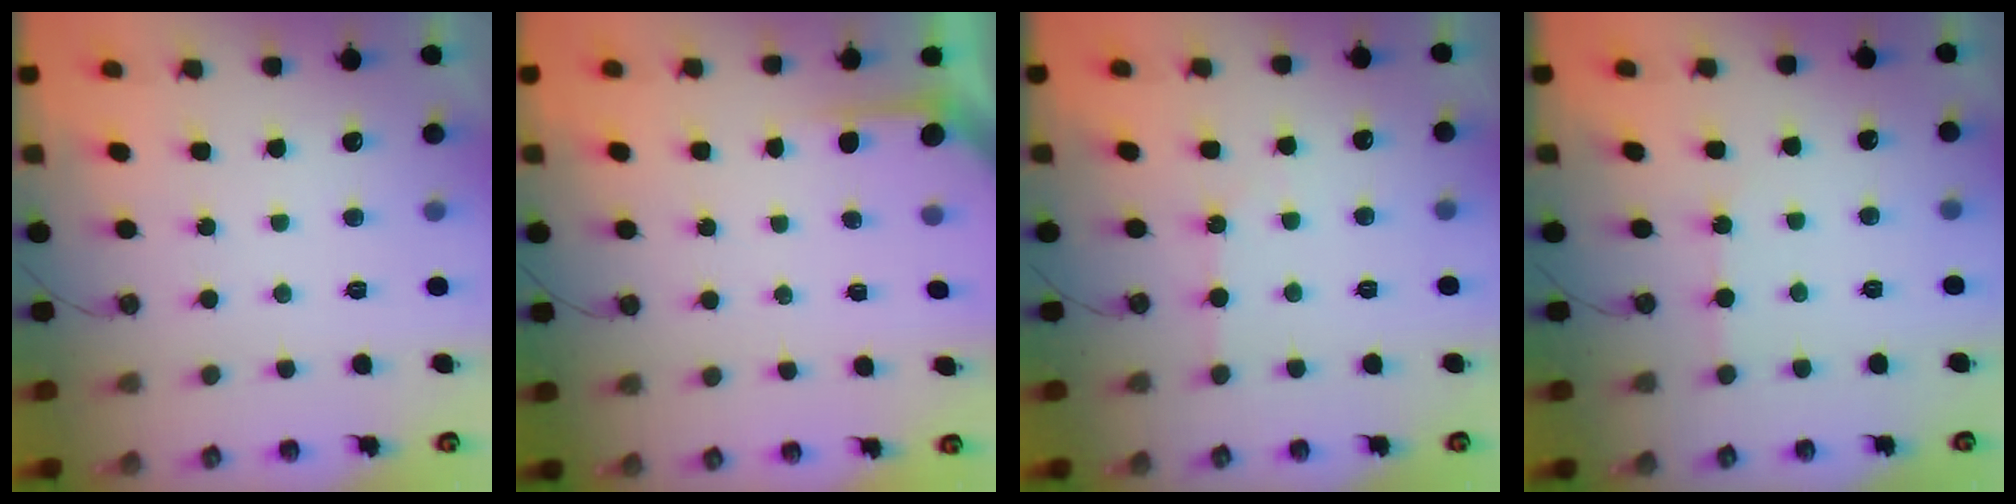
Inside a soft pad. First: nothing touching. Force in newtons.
{"total": 1.9, "press": 1.9, "slide": 0.2}
{"total": 2.8, "press": 2.8, "slide": 0.5}
{"total": 2.8, "press": 2.8, "slide": 0.4}